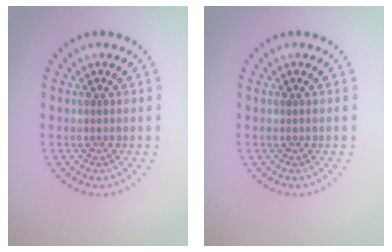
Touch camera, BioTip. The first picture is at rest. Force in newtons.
{"total": 0.0}